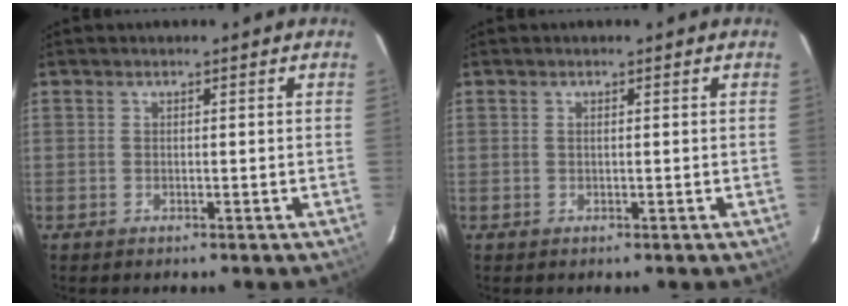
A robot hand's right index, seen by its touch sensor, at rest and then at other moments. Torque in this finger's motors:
{"motor_torque": [-0.09, -0.01, -0.03, 0.00]}